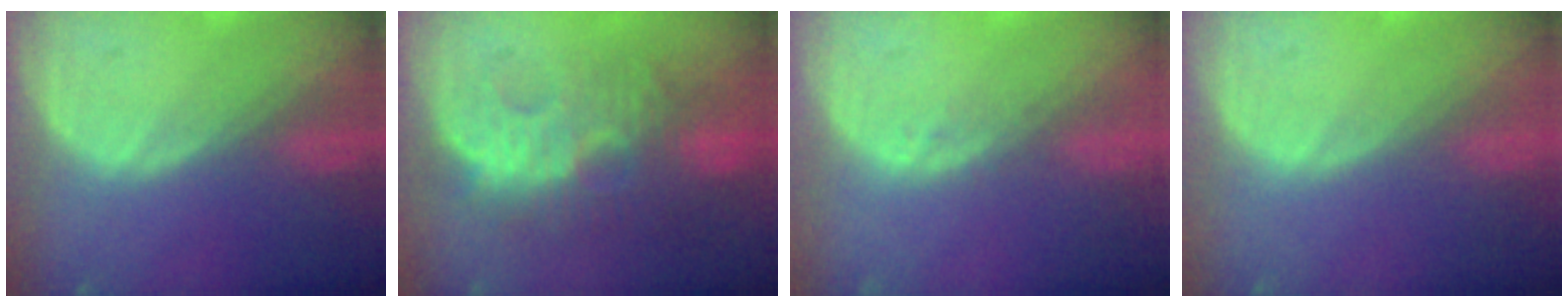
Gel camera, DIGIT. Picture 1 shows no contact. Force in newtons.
{"total": 10.2, "press": 9.7, "slide": 3.0}
{"total": 1.0, "press": 1.0, "slide": 0.2}
{"total": 0.0}